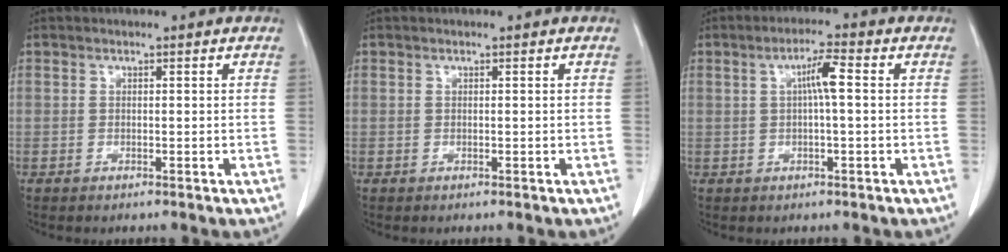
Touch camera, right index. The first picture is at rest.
{"total": 0.0}
{"total": 4.1, "force": [0.7, 0.4, 4.1], "torque": [-0.072, 0.012, 0.010]}